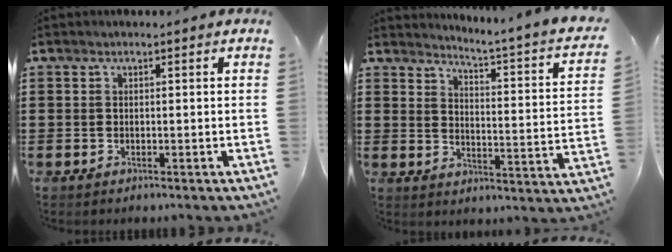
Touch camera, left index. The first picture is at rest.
{"total": 3.0, "force": [2.3, -1.0, 1.6], "torque": [-0.049, -0.037, 0.025]}